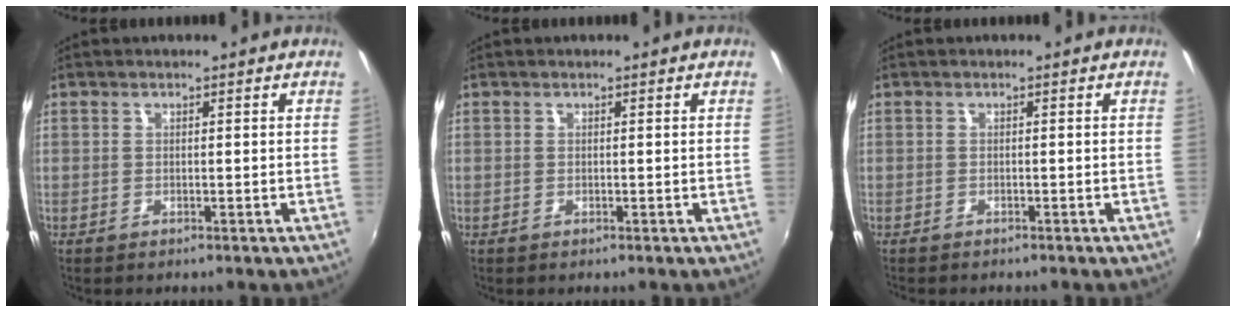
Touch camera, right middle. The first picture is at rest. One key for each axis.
{"total": 0.0}
{"total": 1.5, "fx": -1.4, "fy": 0.1, "fz": 0.5, "tx": -0.015, "ty": -0.009, "tz": -0.019}